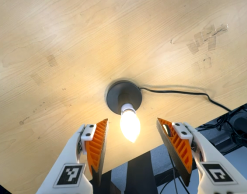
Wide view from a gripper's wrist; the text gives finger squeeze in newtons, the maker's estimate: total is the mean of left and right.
{"total": 0.0}